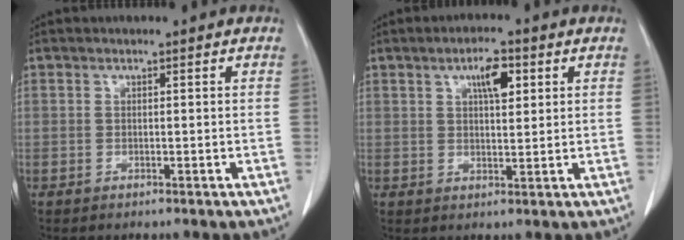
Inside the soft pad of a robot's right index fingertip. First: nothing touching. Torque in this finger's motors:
{"motor_torque": [0.08, 0.08, 0.08, 0.02]}